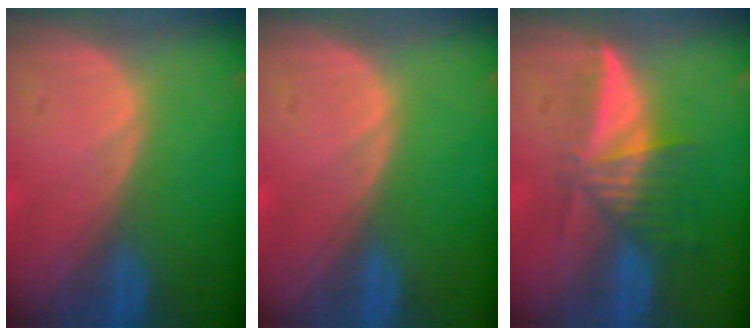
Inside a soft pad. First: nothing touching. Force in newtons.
{"total": 0.0}
{"total": 6.0, "press": 5.6, "slide": 2.2}